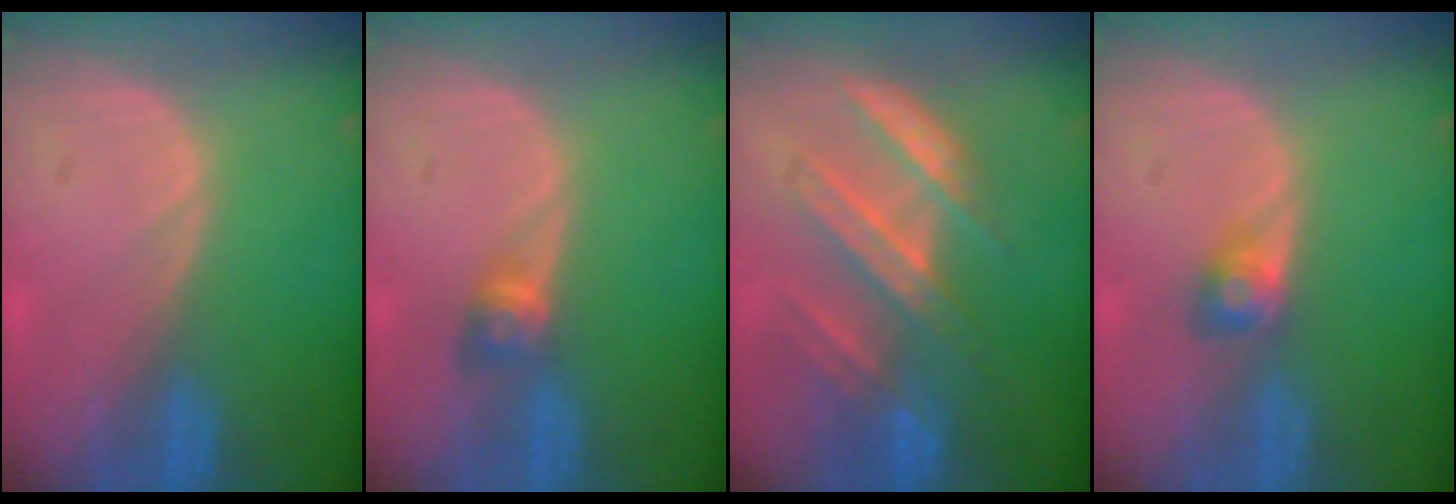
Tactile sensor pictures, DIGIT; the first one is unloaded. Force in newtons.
{"total": 2.9, "press": 2.5, "slide": 1.5}
{"total": 7.4, "press": 7.3, "slide": 1.1}
{"total": 2.4, "press": 2.4, "slide": 0.4}